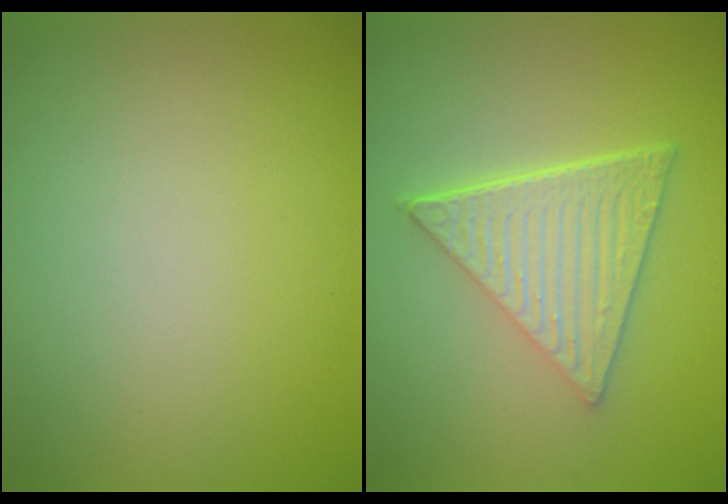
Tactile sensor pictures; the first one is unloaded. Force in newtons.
{"total": 6.6, "press": 4.6, "slide": 4.8}